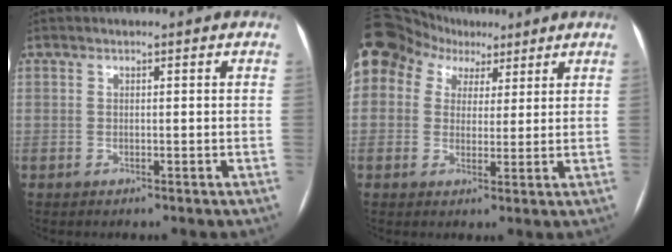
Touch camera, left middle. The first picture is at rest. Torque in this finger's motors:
{"motor_torque": [1.43, -0.71, 1.06, 0.21]}